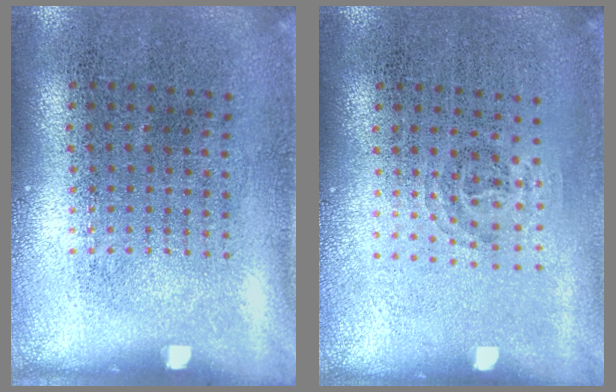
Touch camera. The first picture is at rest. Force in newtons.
{"total": 0.9, "press": 0.6, "slide": 0.7}